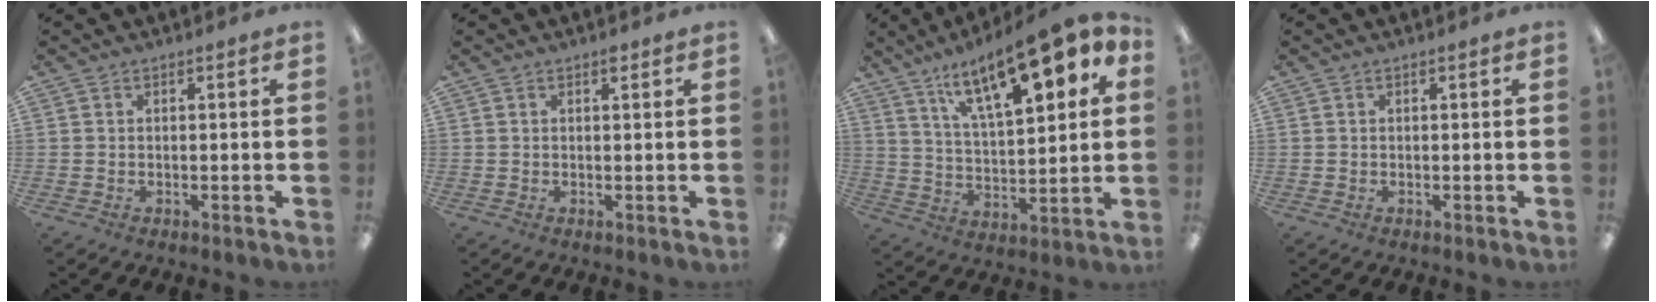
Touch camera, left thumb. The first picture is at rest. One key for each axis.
{"total": 1.0, "fx": 0.7, "fy": 0.3, "fz": 0.6, "tx": -0.006, "ty": -0.002, "tz": 0.011}
{"total": 19.5, "fx": 12.6, "fy": 6.5, "fz": 13.4, "tx": -0.216, "ty": -0.068, "tz": 0.207}
{"total": 0.0}